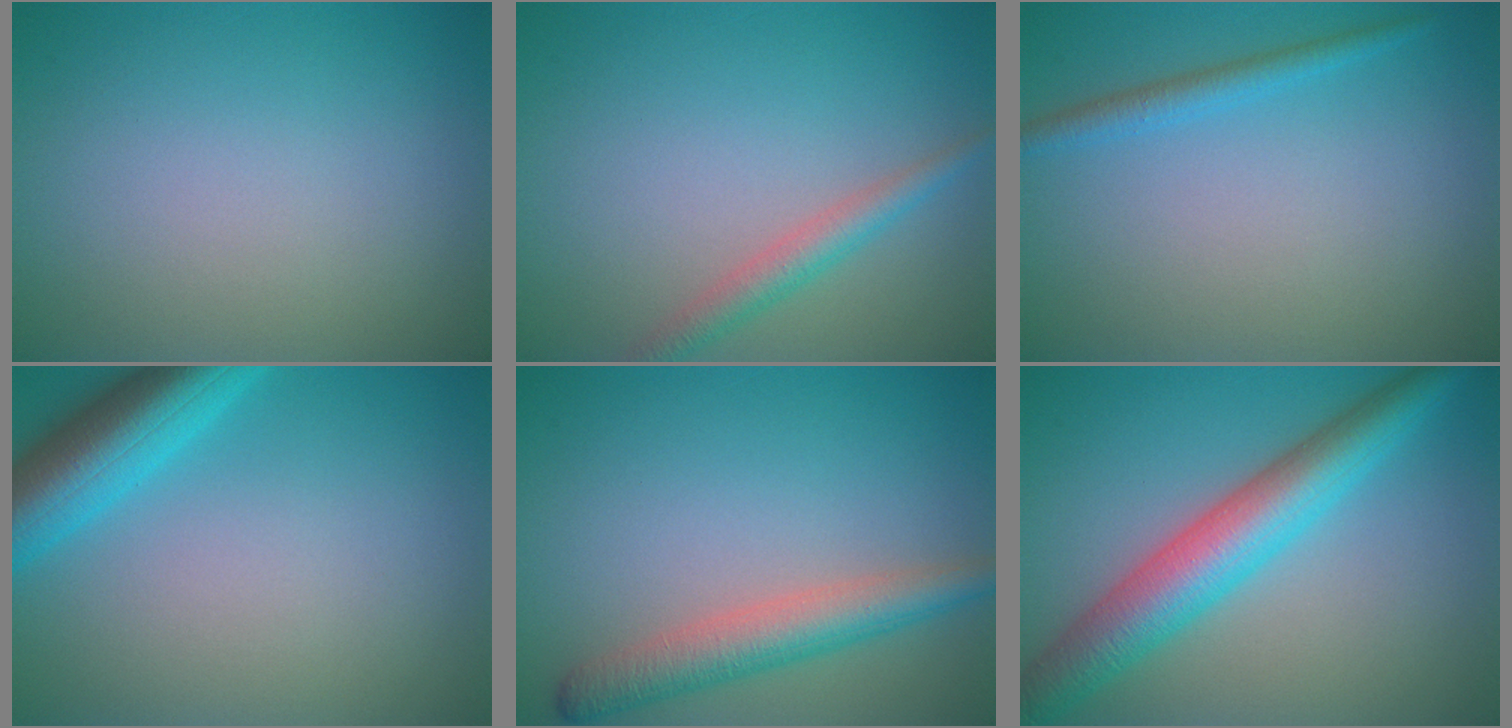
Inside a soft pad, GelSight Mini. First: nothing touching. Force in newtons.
{"total": 2.4, "press": 2.4, "slide": 0.1}
{"total": 1.8, "press": 1.8, "slide": 0.2}
{"total": 6.6, "press": 6.5, "slide": 0.5}
{"total": 4.3, "press": 4.3, "slide": 0.2}
{"total": 7.2, "press": 7.2, "slide": 0.1}